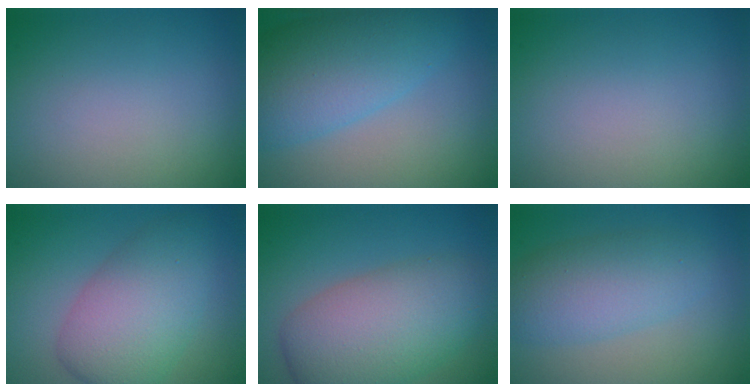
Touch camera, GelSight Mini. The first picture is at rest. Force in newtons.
{"total": 7.6, "press": 7.6, "slide": 0.3}
{"total": 0.0}
{"total": 6.8, "press": 6.8, "slide": 0.0}
{"total": 7.7, "press": 7.7, "slide": 0.7}
{"total": 4.8, "press": 4.8, "slide": 0.1}